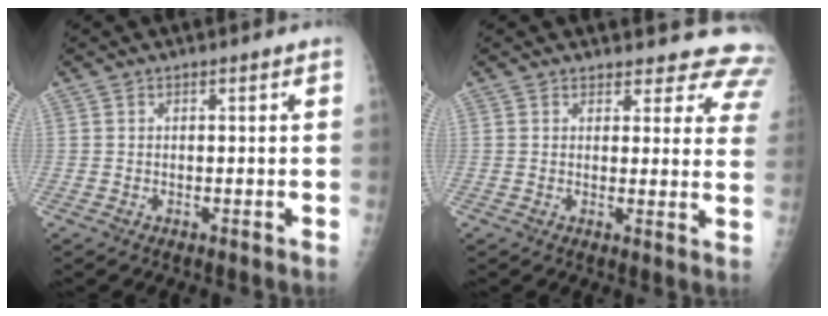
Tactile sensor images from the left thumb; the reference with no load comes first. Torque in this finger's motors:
{"motor_torque": [-0.03, 0.37, -0.21, -0.20, 0.05]}